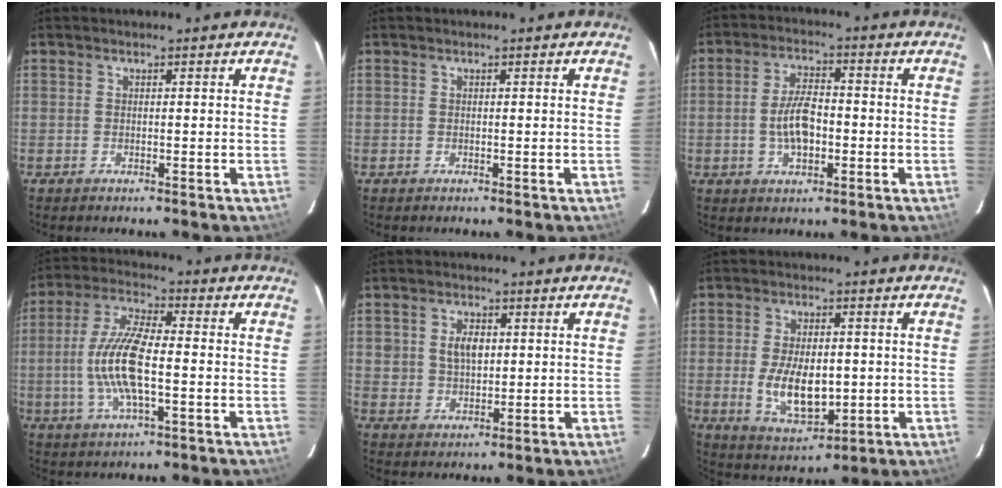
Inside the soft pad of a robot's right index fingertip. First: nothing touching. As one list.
[{"total": 0.0}, {"total": 7.4, "force": [-1.4, 3.8, 6.1], "torque": [-0.120, 0.004, -0.021]}, {"total": 12.1, "force": [-1.9, 3.7, 11.4], "torque": [-0.237, 0.000, -0.039]}, {"total": 4.9, "force": [1.2, 3.7, 3.1], "torque": [-0.054, 0.007, 0.029]}, {"total": 10.8, "force": [-1.2, 5.7, 9.0], "torque": [-0.178, -0.013, -0.007]}]